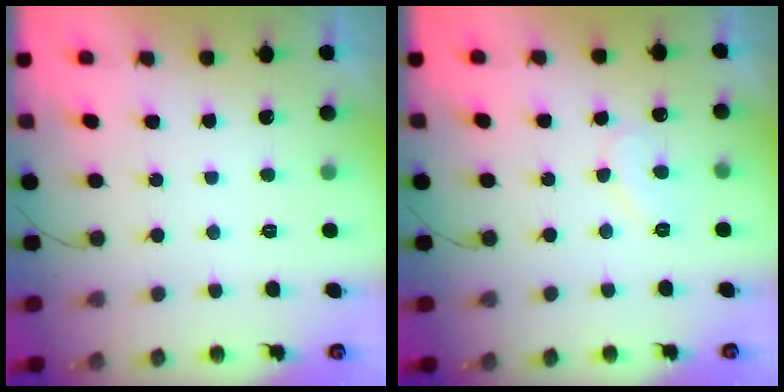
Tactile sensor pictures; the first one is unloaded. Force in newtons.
{"total": 8.3, "press": 8.3, "slide": 0.5}